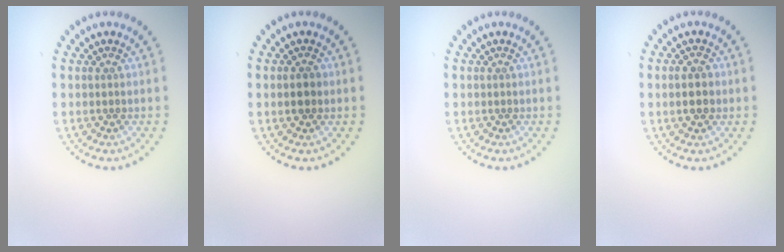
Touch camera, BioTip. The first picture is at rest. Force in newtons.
{"total": 2.0, "press": 2.0, "slide": 0.0}
{"total": 0.0}
{"total": 2.1, "press": 2.1, "slide": 0.1}